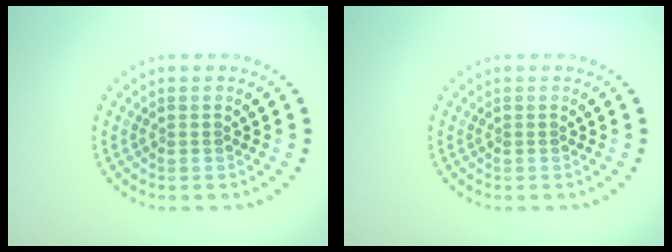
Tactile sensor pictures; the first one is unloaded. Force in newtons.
{"total": 0.0}